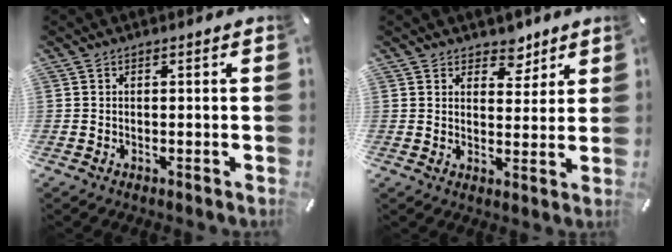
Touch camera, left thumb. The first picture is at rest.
{"total": 5.8, "force": [4.2, 3.9, 0.8], "torque": [0.012, -0.032, 0.068]}